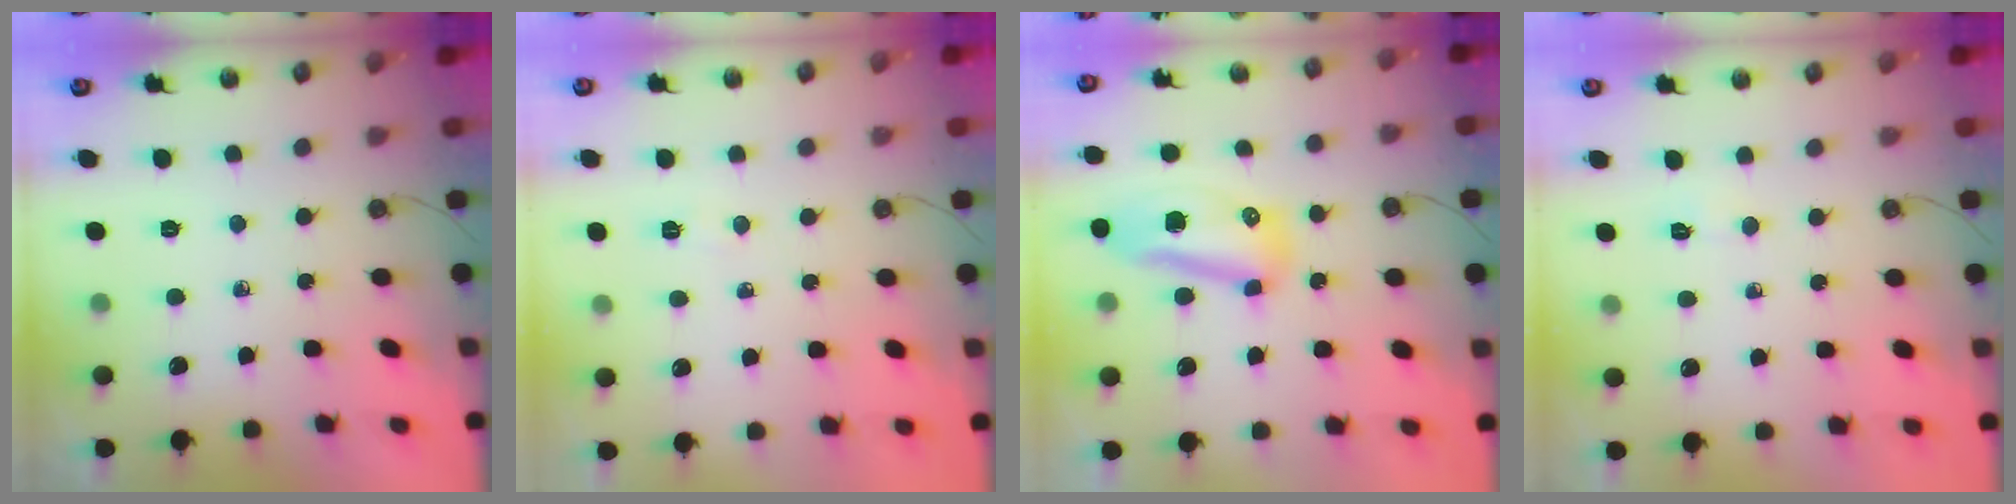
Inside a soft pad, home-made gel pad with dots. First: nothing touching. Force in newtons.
{"total": 3.5, "press": 3.5, "slide": 0.6}
{"total": 21.3, "press": 14.3, "slide": 15.7}
{"total": 2.5, "press": 2.5, "slide": 0.3}